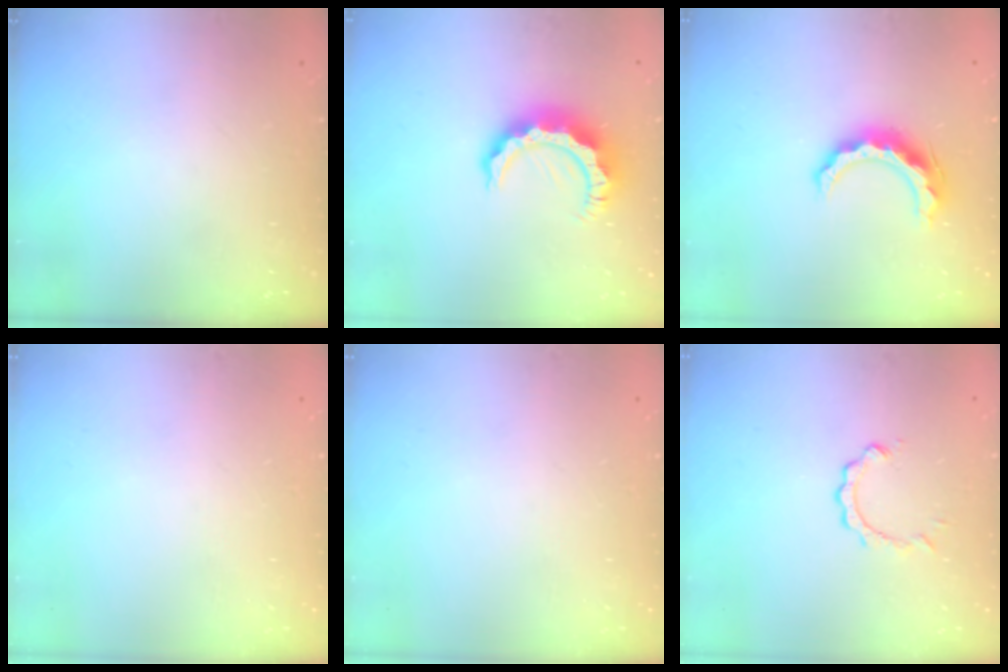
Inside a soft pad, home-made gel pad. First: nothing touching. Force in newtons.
{"total": 9.8, "press": 9.8, "slide": 1.0}
{"total": 11.7, "press": 11.7, "slide": 1.1}
{"total": 0.0}
{"total": 0.0}
{"total": 3.2, "press": 3.2, "slide": 0.3}